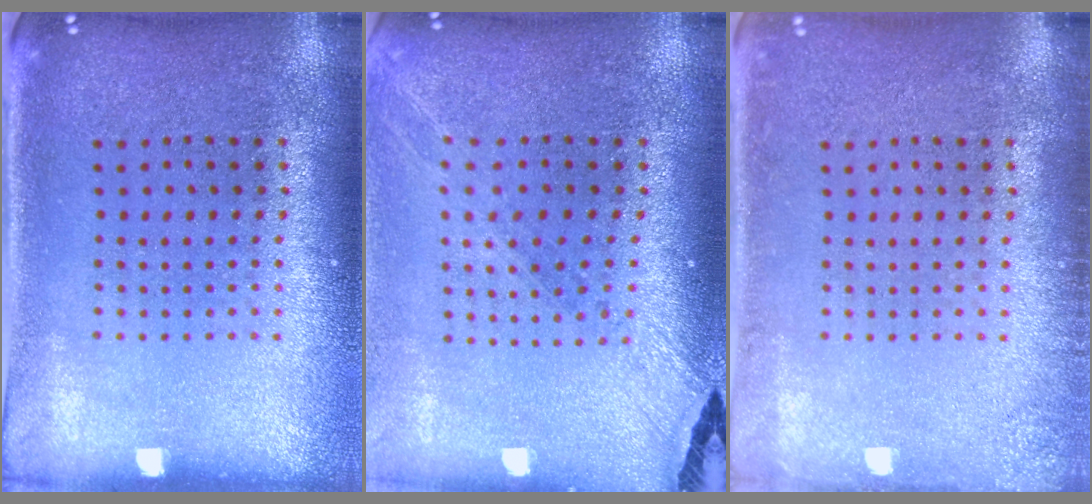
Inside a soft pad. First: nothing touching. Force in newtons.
{"total": 1.4, "press": 1.4, "slide": 0.1}
{"total": 1.3, "press": 1.3, "slide": 0.2}